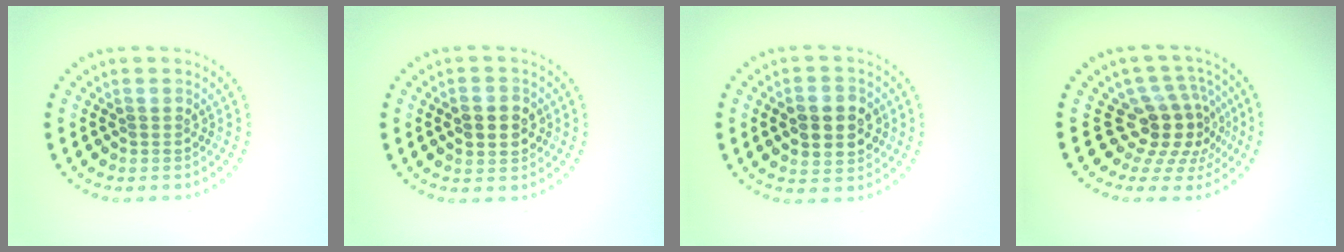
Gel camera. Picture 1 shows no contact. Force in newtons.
{"total": 3.0, "press": 3.0, "slide": 0.1}
{"total": 5.2, "press": 5.1, "slide": 0.3}
{"total": 4.7, "press": 3.5, "slide": 3.2}